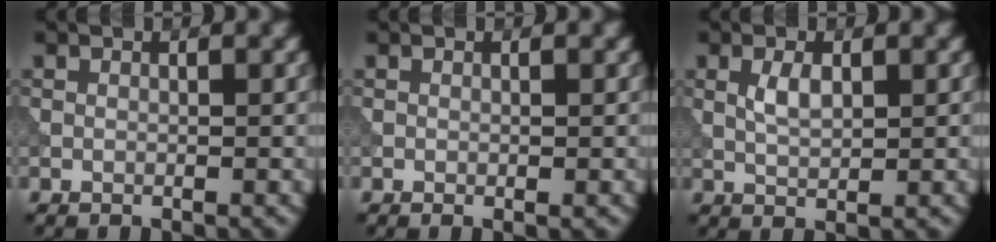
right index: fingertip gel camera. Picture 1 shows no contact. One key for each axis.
{"total": 0.0}
{"total": 1.9, "fx": 0.4, "fy": 0.9, "fz": 1.7, "tx": -0.038, "ty": -0.001, "tz": 0.010}